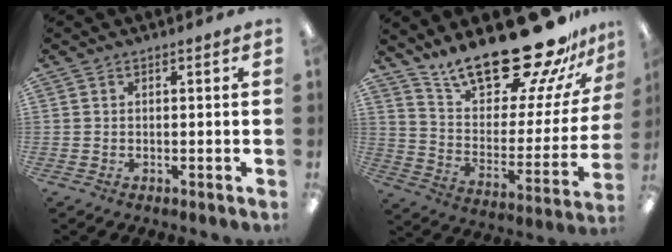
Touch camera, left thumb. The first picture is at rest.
{"total": 25.6, "force": [20.9, 7.7, 12.6], "torque": [-0.196, -0.151, 0.350]}